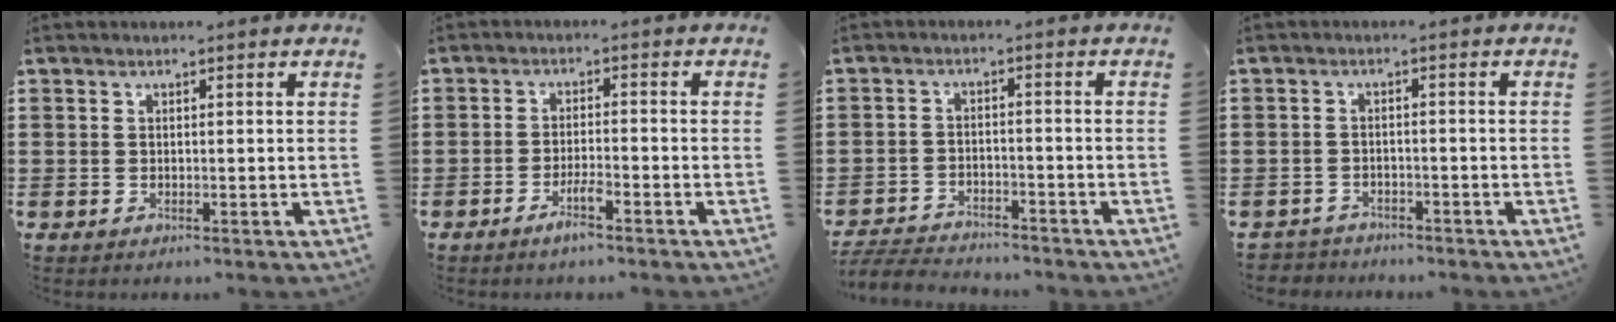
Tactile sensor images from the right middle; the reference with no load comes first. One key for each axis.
{"total": 3.3, "fx": -2.2, "fy": 0.3, "fz": 2.4, "tx": -0.048, "ty": -0.001, "tz": -0.041}
{"total": 4.3, "fx": -4.3, "fy": 0.7, "fz": 0.2, "tx": -0.013, "ty": 0.001, "tz": -0.092}
{"total": 2.6, "fx": -2.4, "fy": 0.6, "fz": -0.4, "tx": 0.000, "ty": -0.002, "tz": -0.056}